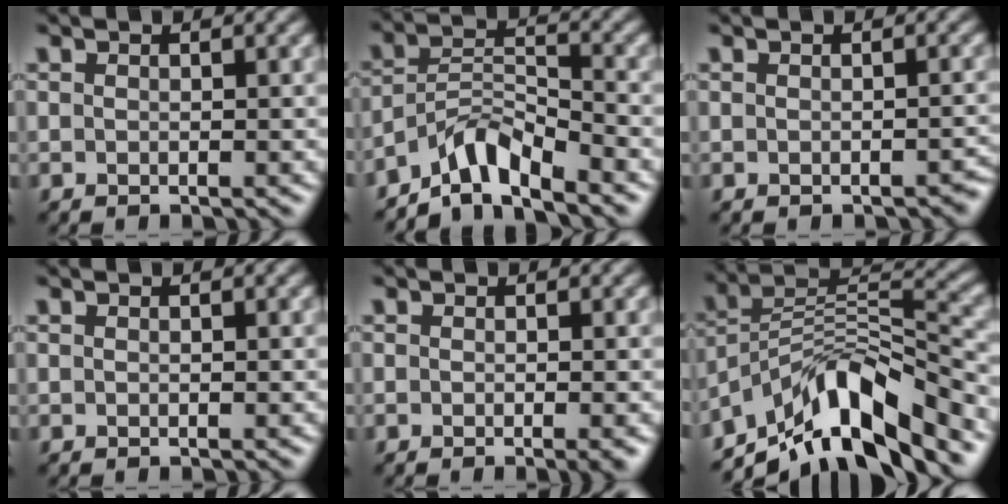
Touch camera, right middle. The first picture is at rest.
{"total": 5.0, "force": [-4.4, 1.0, 2.2], "torque": [-0.035, 0.010, -0.083]}
{"total": 1.2, "force": [-1.1, 0.2, 0.4], "torque": [-0.001, 0.007, -0.007]}
{"total": 0.0}
{"total": 1.7, "force": [-0.7, 0.4, 1.5], "torque": [-0.010, 0.000, -0.010]}
{"total": 10.6, "force": [-7.3, 3.8, 6.7], "torque": [-0.104, 0.017, -0.137]}